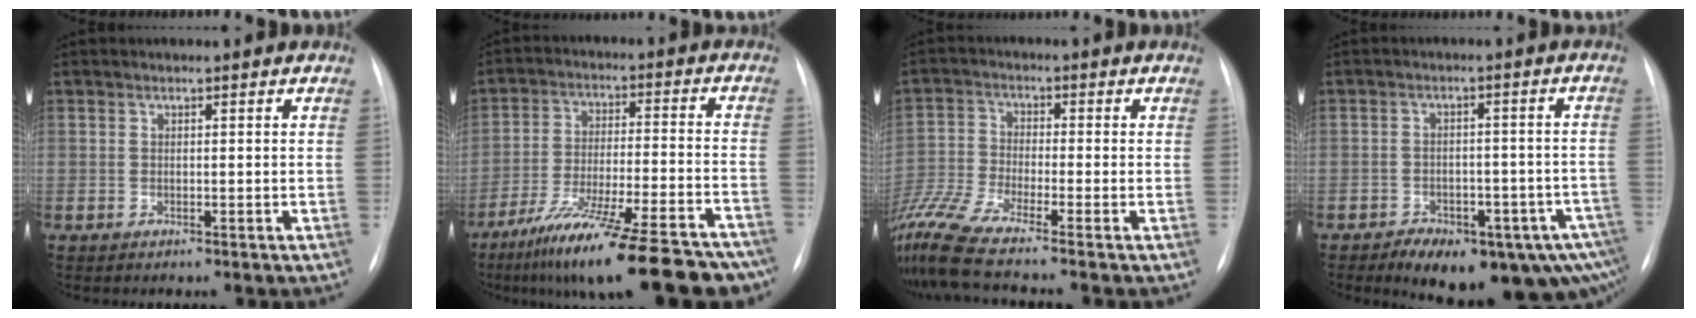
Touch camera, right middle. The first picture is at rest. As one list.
[{"total": 24.8, "force": [-19.7, 3.6, 14.5], "torque": [-0.168, -0.007, -0.293]}, {"total": 11.7, "force": [-9.9, -1.0, 6.2], "torque": [-0.141, -0.022, -0.190]}, {"total": 16.3, "force": [-10.8, 6.6, 10.4], "torque": [-0.090, 0.018, -0.135]}]